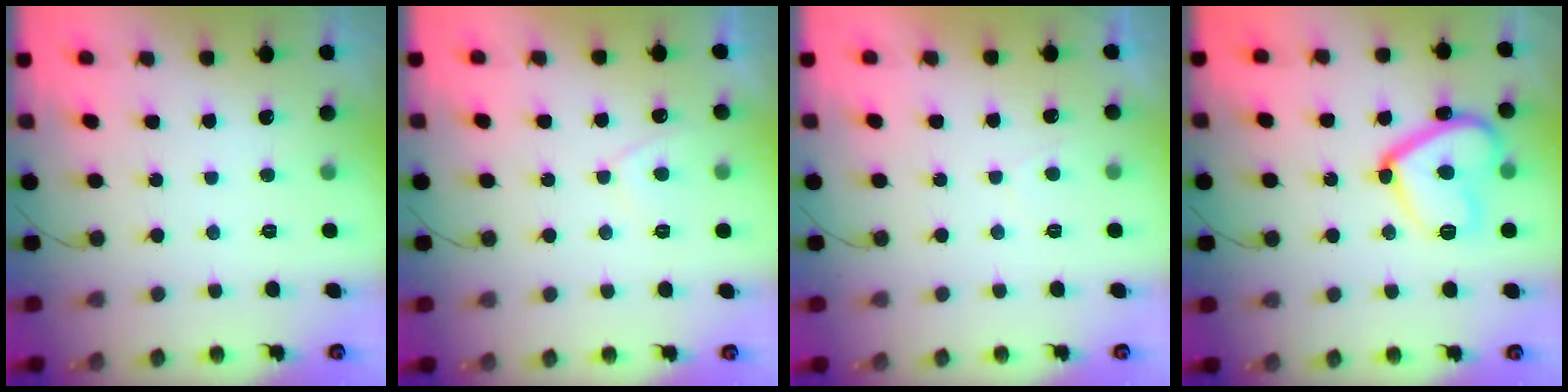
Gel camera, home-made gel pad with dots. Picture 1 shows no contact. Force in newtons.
{"total": 2.8, "press": 2.7, "slide": 0.5}
{"total": 2.0, "press": 1.9, "slide": 0.7}
{"total": 16.4, "press": 16.3, "slide": 1.4}